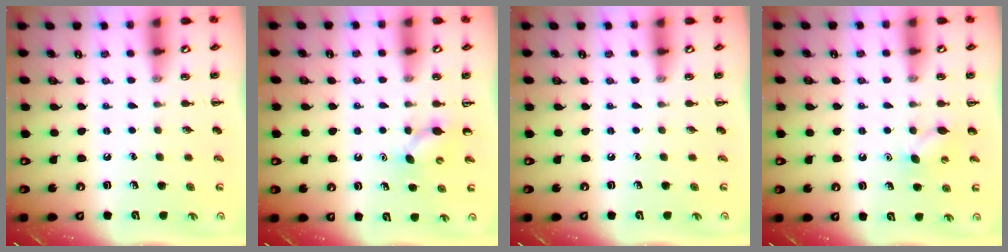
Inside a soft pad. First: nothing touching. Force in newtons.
{"total": 4.6, "press": 4.3, "slide": 1.5}
{"total": 0.0}
{"total": 6.0, "press": 5.7, "slide": 1.7}